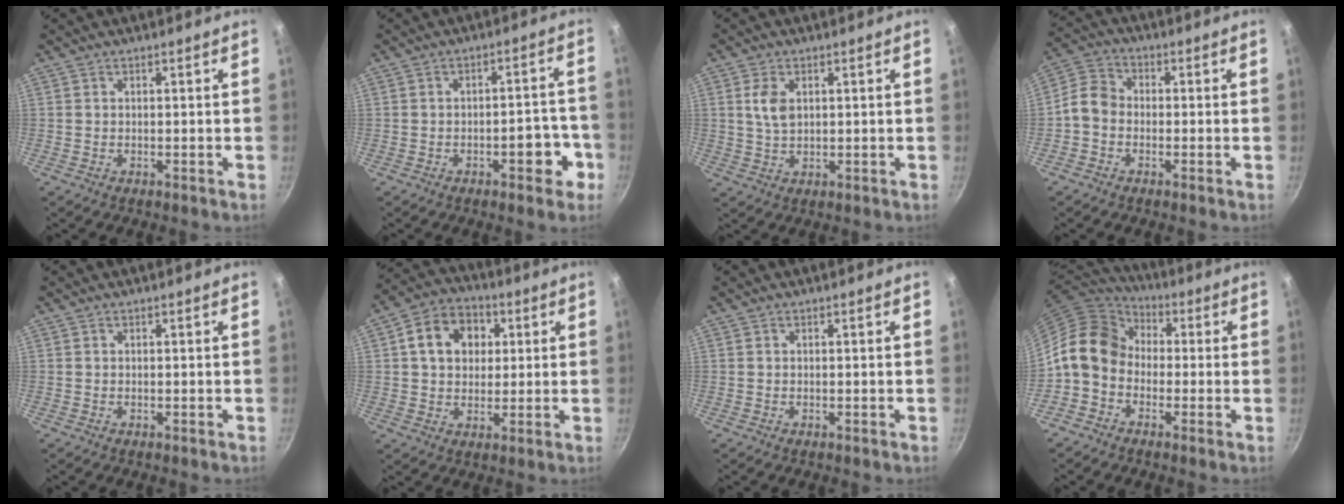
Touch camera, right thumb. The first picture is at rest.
{"total": 6.8, "force": [-3.1, 3.0, 5.3], "torque": [-0.041, 0.031, -0.036]}
{"total": 4.7, "force": [1.2, 2.9, 3.5], "torque": [-0.064, -0.003, 0.026]}
{"total": 5.7, "force": [-1.6, 4.5, 3.1], "torque": [-0.050, 0.026, -0.050]}
{"total": 0.0}
{"total": 11.7, "force": [2.9, 9.1, 6.6], "torque": [-0.084, 0.015, 0.036]}
{"total": 0.0}
{"total": 11.9, "force": [-0.7, 9.5, 7.2], "torque": [-0.101, 0.040, -0.037]}